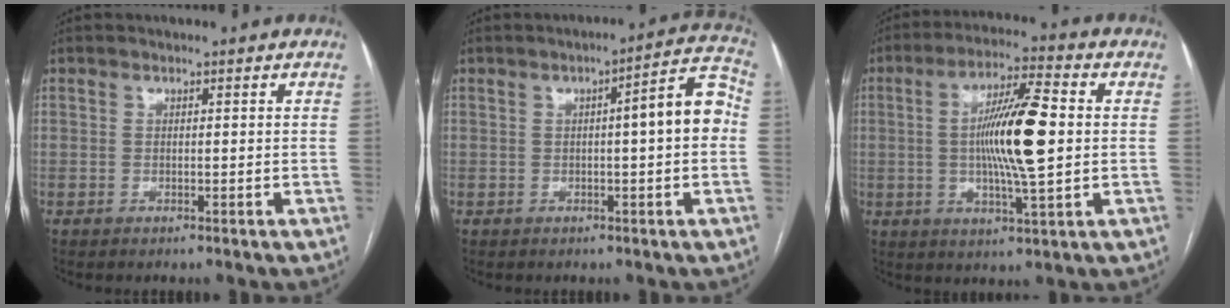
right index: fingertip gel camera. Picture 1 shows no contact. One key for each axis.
{"total": 7.9, "fx": 0.1, "fy": 1.1, "fz": 7.8, "tx": -0.098, "ty": 0.029, "tz": -0.003}
{"total": 13.0, "fx": 0.4, "fy": 1.2, "fz": 12.9, "tx": -0.229, "ty": 0.003, "tz": 0.004}